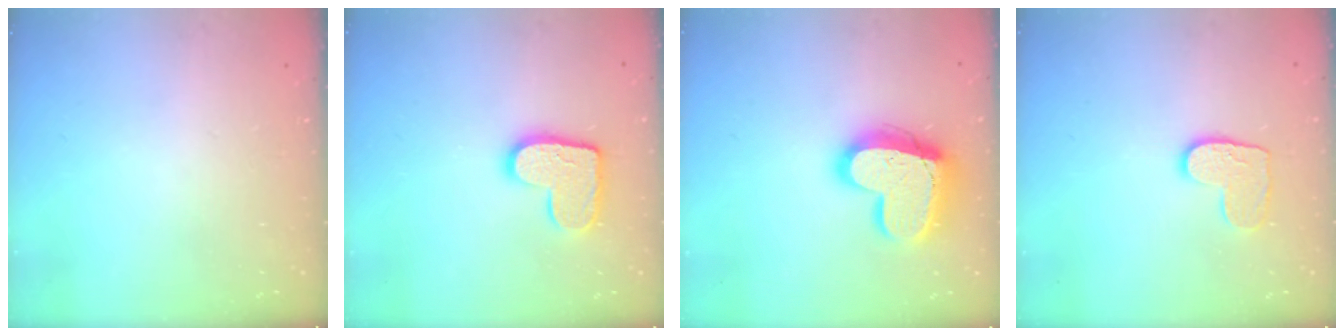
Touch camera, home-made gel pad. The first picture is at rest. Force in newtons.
{"total": 12.8, "press": 12.8, "slide": 0.8}
{"total": 19.3, "press": 19.2, "slide": 2.0}
{"total": 8.9, "press": 8.9, "slide": 0.4}